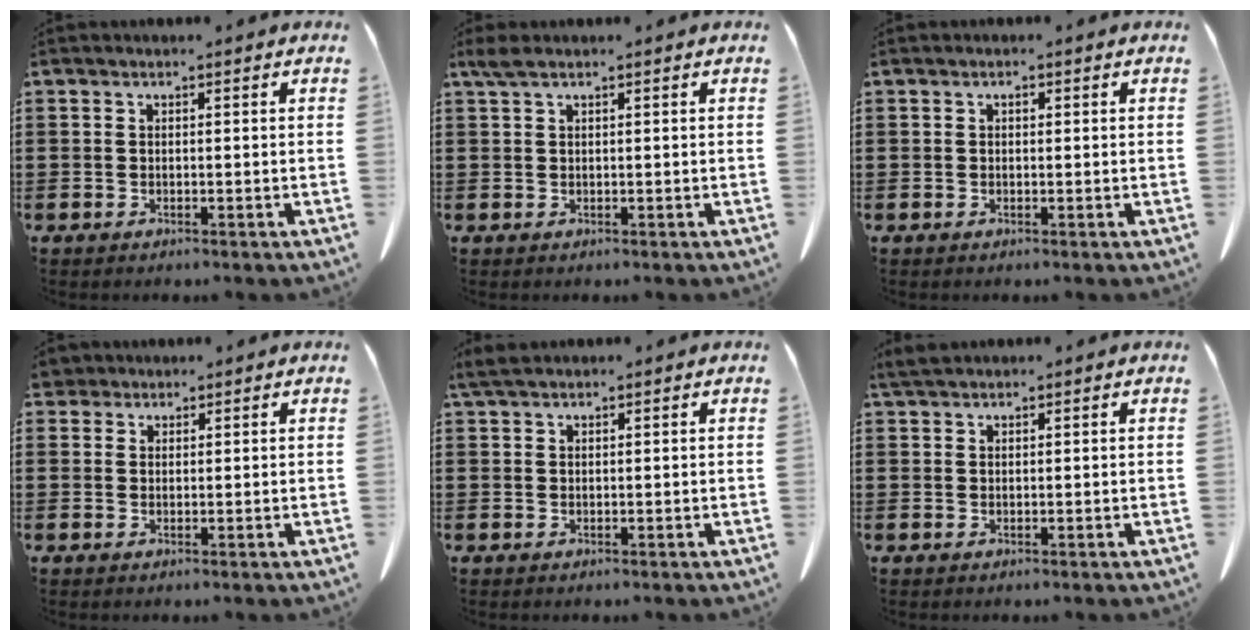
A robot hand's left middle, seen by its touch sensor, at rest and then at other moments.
{"total": 1.5, "force": [0.9, 0.2, 1.2], "torque": [-0.027, -0.001, 0.018]}
{"total": 0.6, "force": [0.2, 0.4, 0.5], "torque": [-0.011, 0.001, 0.004]}
{"total": 2.4, "force": [2.1, 1.0, 0.3], "torque": [-0.016, 0.004, 0.043]}
{"total": 2.1, "force": [1.7, 0.4, 1.1], "torque": [-0.029, 0.001, 0.034]}
{"total": 2.1, "force": [1.8, 0.4, 1.0], "torque": [-0.025, 0.001, 0.035]}